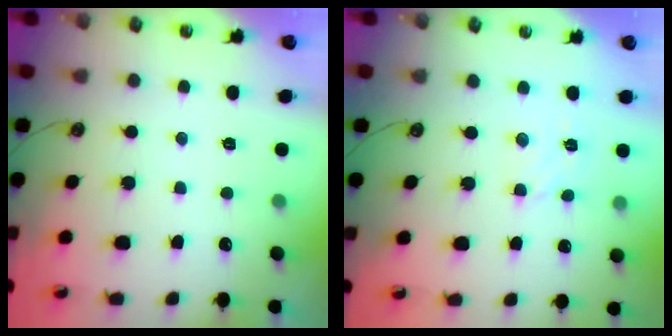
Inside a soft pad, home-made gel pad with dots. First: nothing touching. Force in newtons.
{"total": 2.6, "press": 2.5, "slide": 0.7}